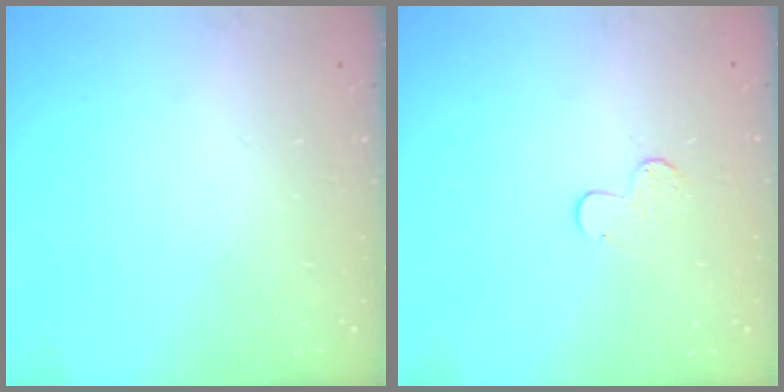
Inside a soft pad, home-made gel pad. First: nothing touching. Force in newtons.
{"total": 5.5, "press": 5.5, "slide": 0.5}